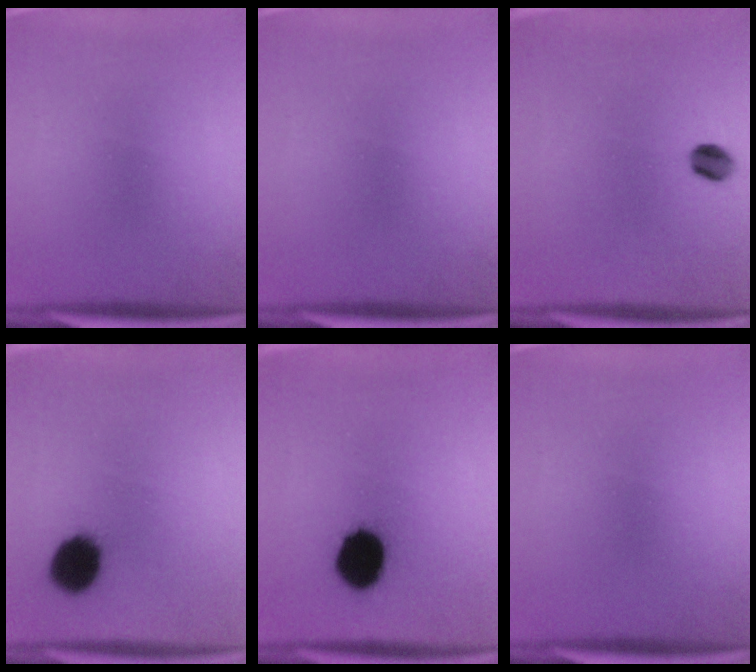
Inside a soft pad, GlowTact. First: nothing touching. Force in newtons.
{"total": 0.0}
{"total": 3.4}
{"total": 10.6}
{"total": 13.3}
{"total": 0.0}